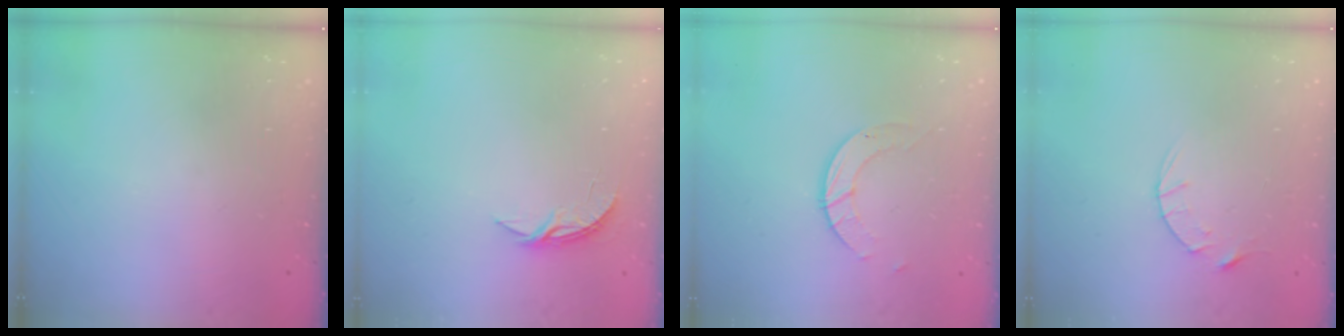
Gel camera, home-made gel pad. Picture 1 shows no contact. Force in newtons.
{"total": 4.2, "press": 4.2, "slide": 0.3}
{"total": 3.0, "press": 3.0, "slide": 0.3}
{"total": 4.5, "press": 4.5, "slide": 0.3}